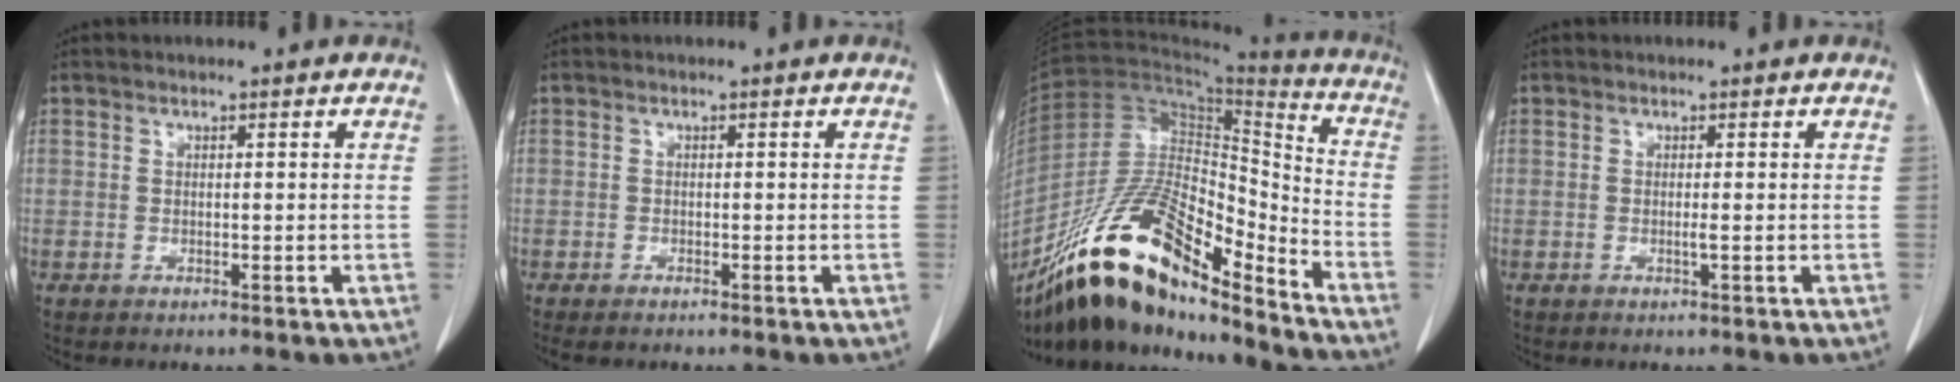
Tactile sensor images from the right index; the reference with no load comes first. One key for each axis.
{"total": 1.4, "fx": -1.2, "fy": 0.3, "fz": 0.7, "tx": -0.012, "ty": -0.003, "tz": -0.015}
{"total": 22.6, "fx": -16.1, "fy": 6.0, "fz": 14.6, "tx": -0.271, "ty": 0.005, "tz": -0.289}
{"total": 0.6, "fx": -0.2, "fy": -0.2, "fz": 0.6, "tx": -0.008, "ty": 0.000, "tz": -0.006}